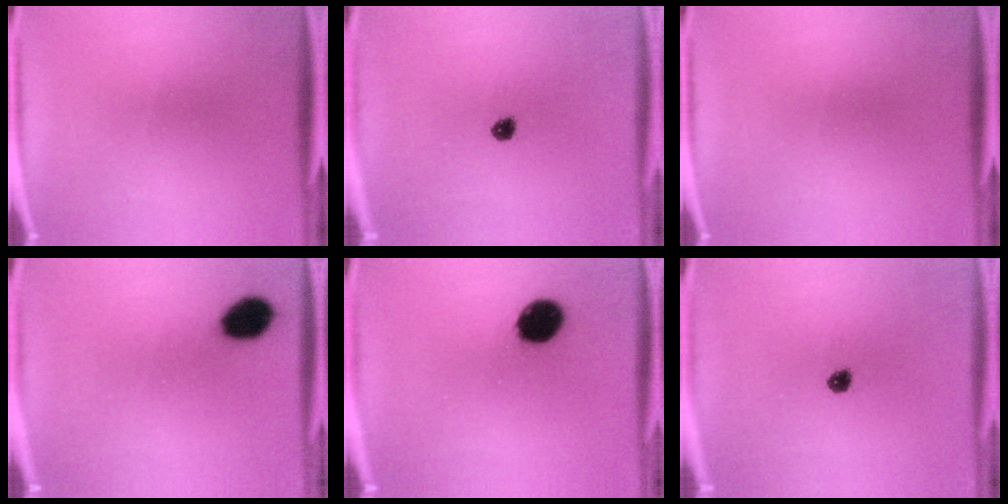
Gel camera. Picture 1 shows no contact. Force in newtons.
{"total": 1.9}
{"total": 0.0}
{"total": 8.0}
{"total": 10.0}
{"total": 1.9}